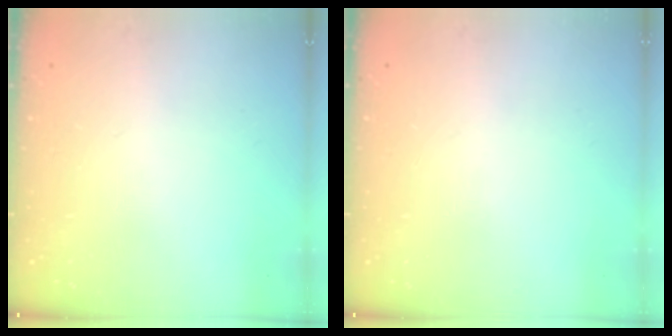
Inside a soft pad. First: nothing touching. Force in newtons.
{"total": 0.0}